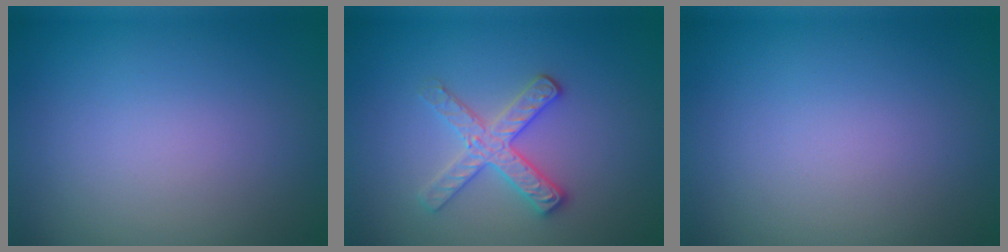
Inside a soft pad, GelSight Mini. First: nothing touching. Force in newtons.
{"total": 3.0, "press": 2.8, "slide": 1.0}
{"total": 0.0}